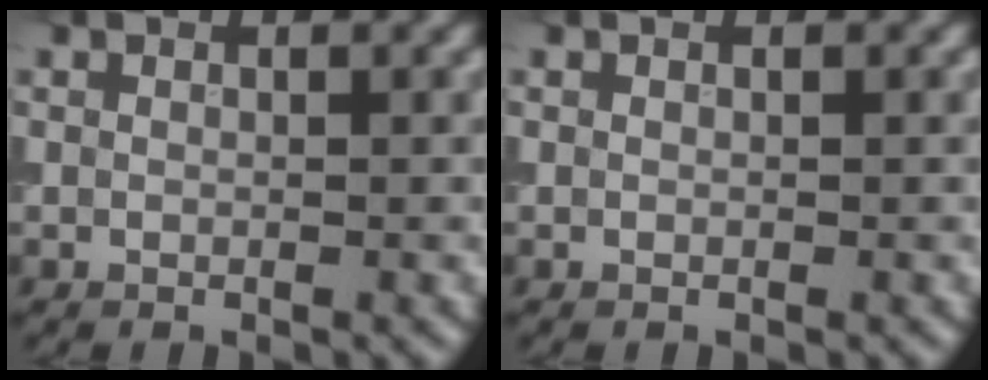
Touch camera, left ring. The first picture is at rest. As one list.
[{"total": 0.0}]